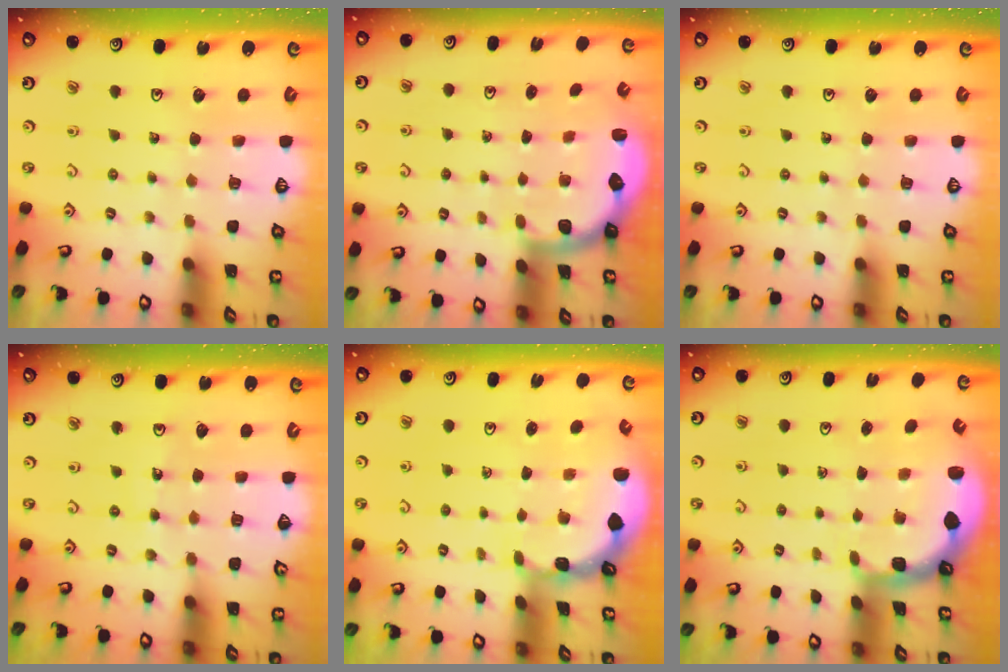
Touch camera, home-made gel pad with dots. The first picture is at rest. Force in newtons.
{"total": 2.4, "press": 1.9, "slide": 1.4}
{"total": 0.0}
{"total": 7.8, "press": 7.6, "slide": 1.5}
{"total": 1.0, "press": 1.0, "slide": 0.0}
{"total": 2.0, "press": 1.8, "slide": 0.9}